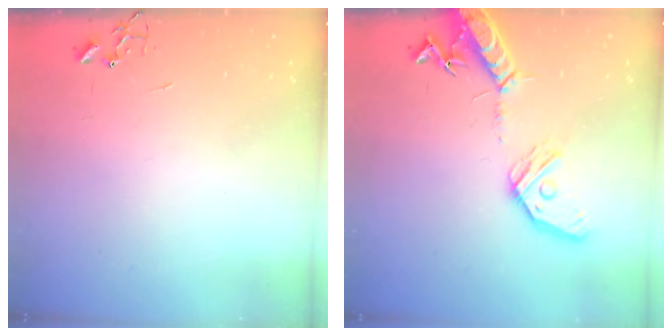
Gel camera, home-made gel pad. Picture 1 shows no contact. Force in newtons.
{"total": 16.6, "press": 16.2, "slide": 3.2}